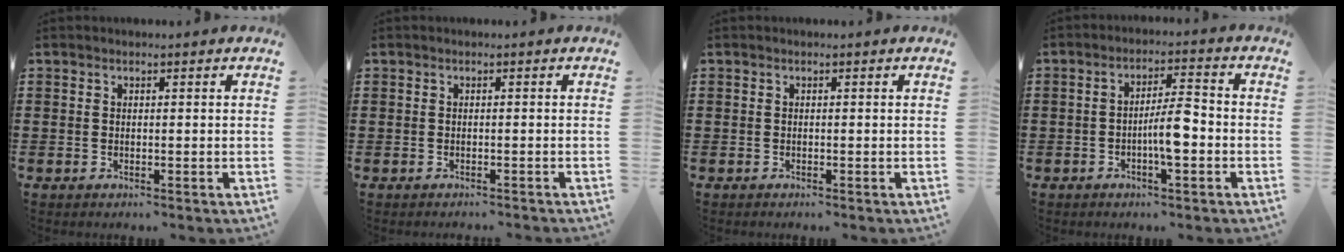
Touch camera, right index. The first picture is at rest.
{"total": 0.7, "force": [-0.7, 0.2, -0.1], "torque": [0.000, 0.002, -0.015]}
{"total": 0.0}
{"total": 6.1, "force": [-1.6, 1.4, 5.6], "torque": [-0.104, 0.008, -0.034]}